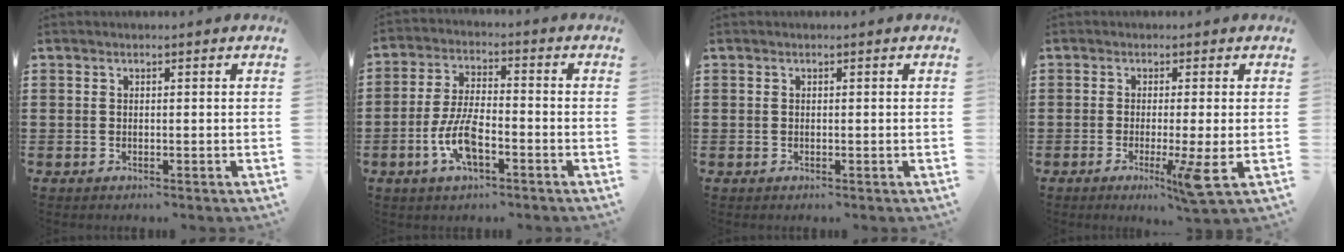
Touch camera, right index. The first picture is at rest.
{"total": 7.9, "force": [-2.9, 3.1, 6.7], "torque": [-0.151, -0.005, -0.059]}
{"total": 0.0}
{"total": 5.8, "force": [-1.9, -0.6, 5.5], "torque": [-0.096, -0.025, -0.029]}